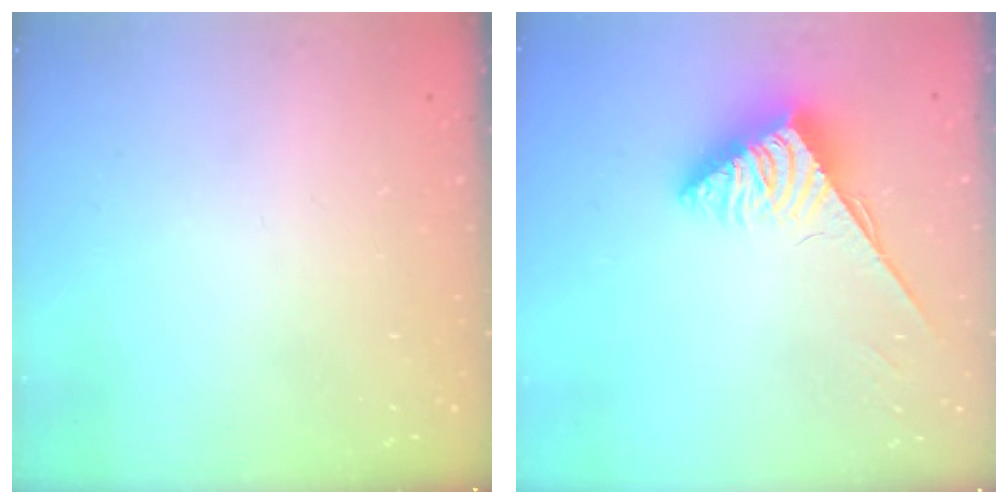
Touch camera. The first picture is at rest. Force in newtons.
{"total": 3.8, "press": 3.7, "slide": 0.5}